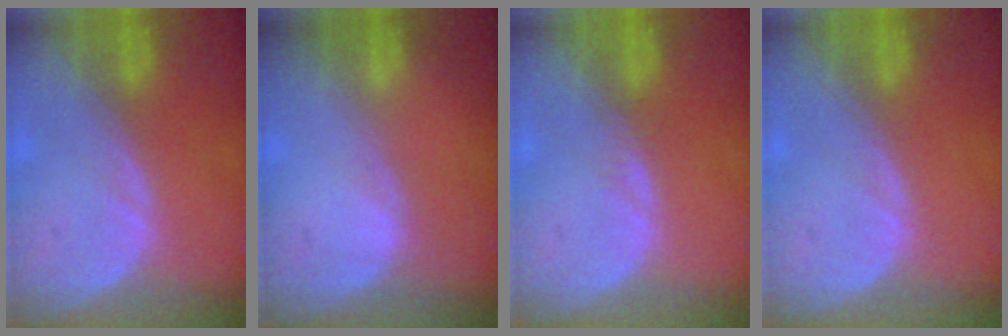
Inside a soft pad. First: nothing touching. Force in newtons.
{"total": 0.0}
{"total": 0.8, "press": 0.8, "slide": 0.1}
{"total": 0.0}